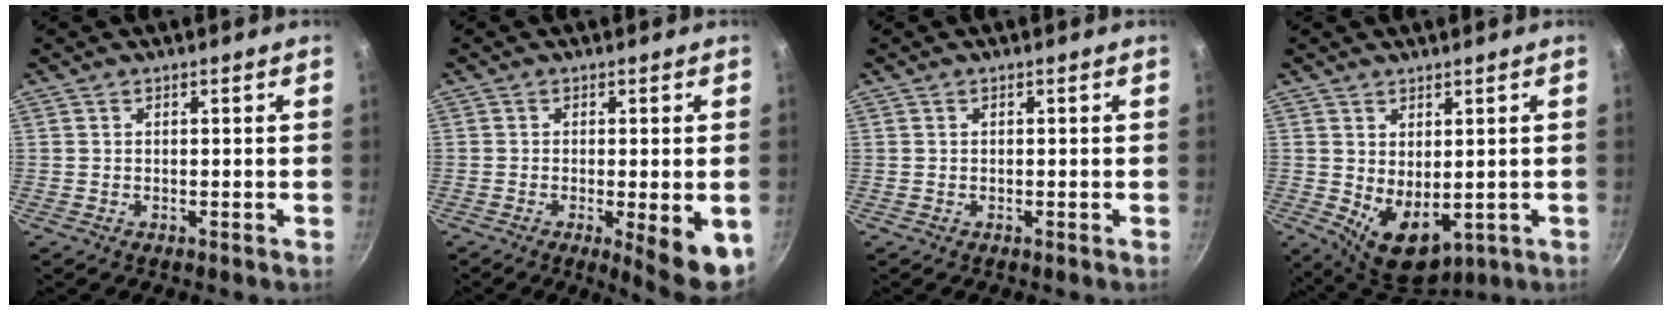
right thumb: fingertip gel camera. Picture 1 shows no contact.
{"total": 9.2, "force": [-3.3, 2.2, 8.3], "torque": [-0.107, -0.018, -0.042]}
{"total": 0.0}
{"total": 9.5, "force": [-1.2, 5.4, 7.8], "torque": [-0.110, -0.011, 0.010]}